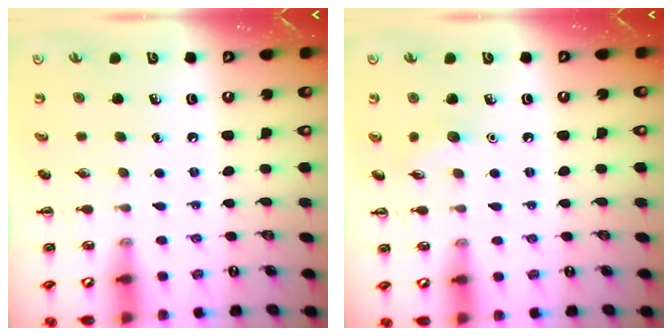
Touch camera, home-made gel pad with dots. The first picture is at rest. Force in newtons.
{"total": 5.7, "press": 5.5, "slide": 1.3}